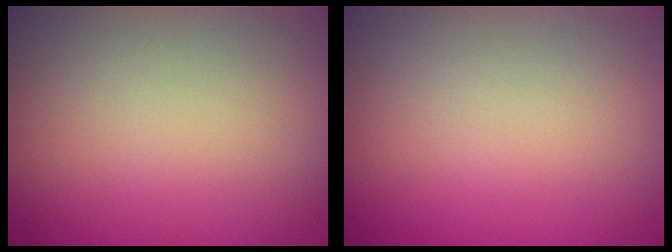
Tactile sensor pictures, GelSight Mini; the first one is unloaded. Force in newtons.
{"total": 0.0}